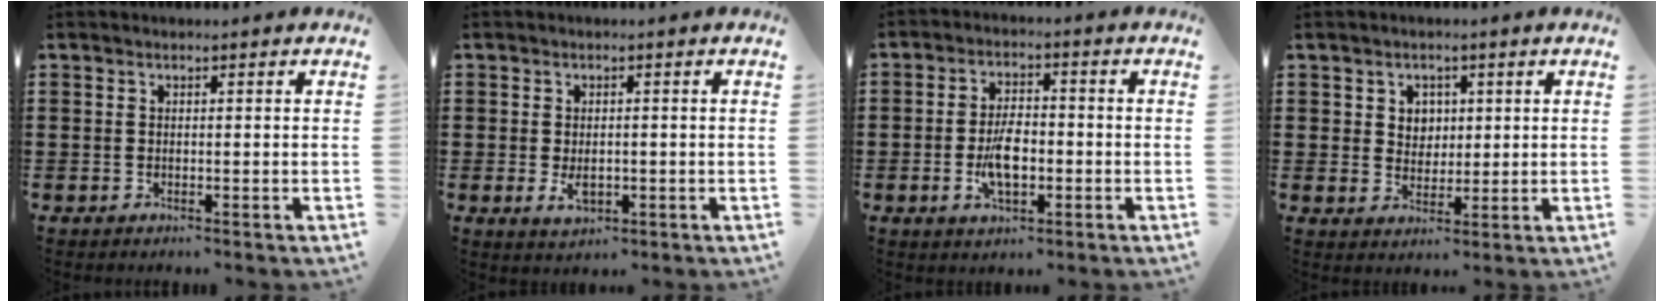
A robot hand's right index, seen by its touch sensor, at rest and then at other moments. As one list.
[{"total": 2.7, "force": [-0.4, 1.5, 2.2], "torque": [-0.050, -0.001, -0.009]}, {"total": 6.5, "force": [-1.4, 3.2, 5.5], "torque": [-0.123, -0.002, -0.030]}, {"total": 3.3, "force": [1.4, 2.9, 0.7], "torque": [-0.017, 0.009, 0.022]}]